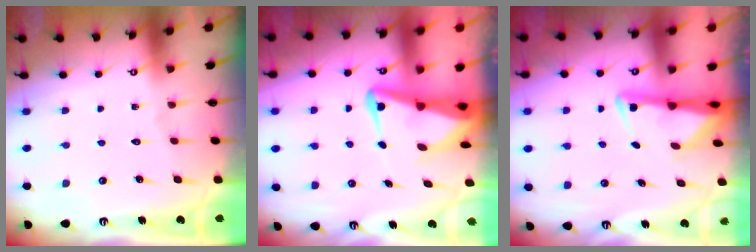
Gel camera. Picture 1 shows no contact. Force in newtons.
{"total": 4.9, "press": 4.8, "slide": 0.9}
{"total": 2.9, "press": 2.8, "slide": 0.6}